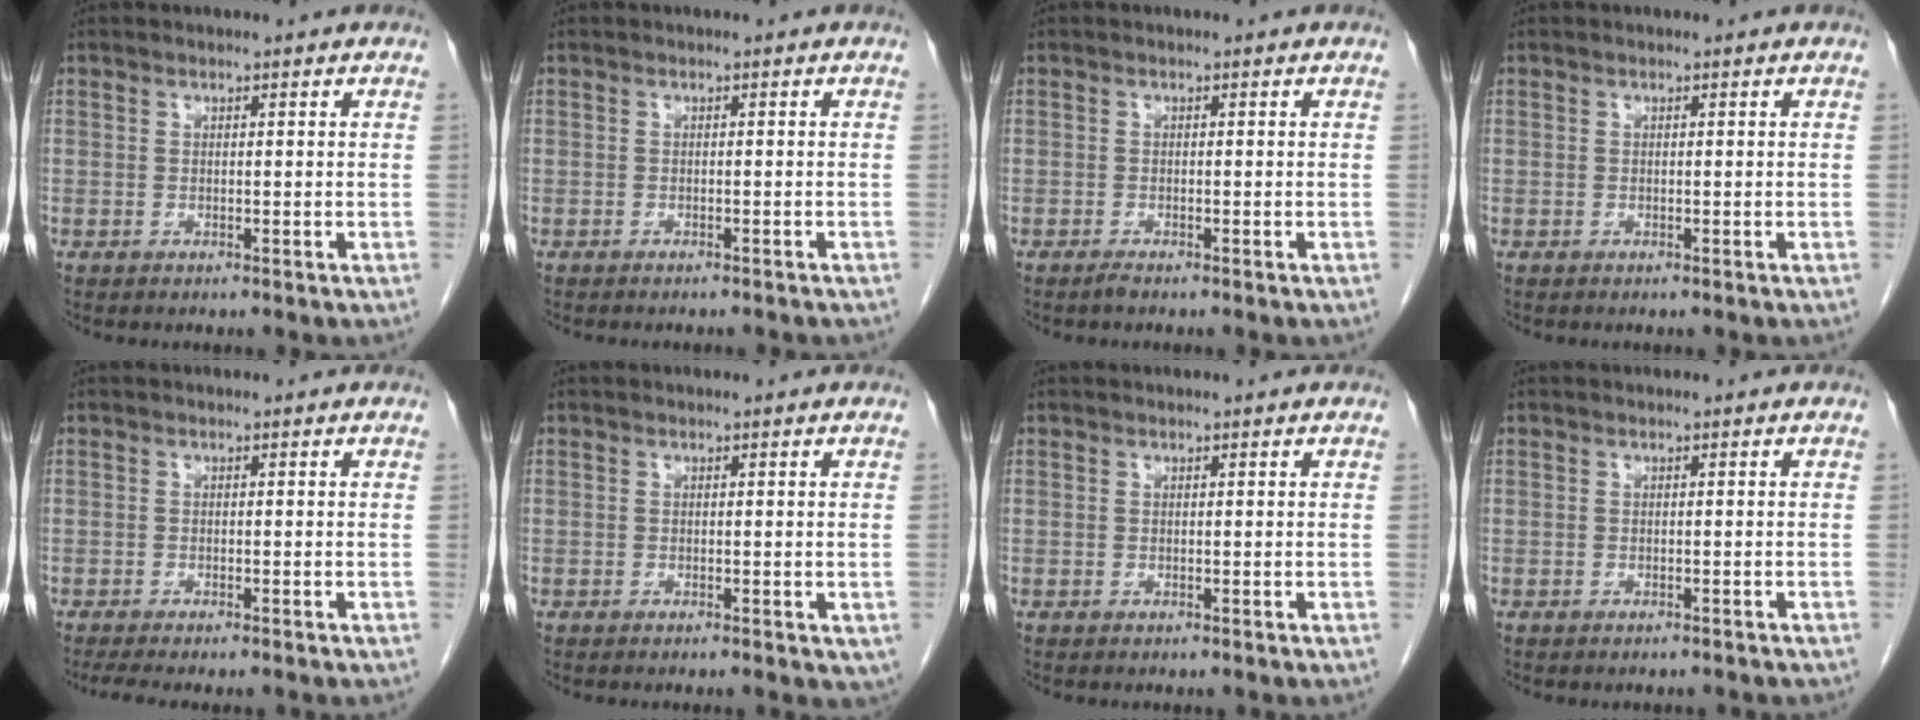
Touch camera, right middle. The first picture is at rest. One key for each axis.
{"total": 3.5, "fx": -3.2, "fy": 0.6, "fz": 1.0, "tx": -0.017, "ty": -0.007, "tz": -0.039}
{"total": 0.7, "fx": -0.6, "fy": 0.0, "fz": 0.3, "tx": -0.010, "ty": -0.002, "tz": -0.012}
{"total": 0.0}
{"total": 4.7, "fx": -3.9, "fy": 0.7, "fz": 2.6, "tx": -0.036, "ty": -0.011, "tz": -0.058}
{"total": 1.9, "fx": -0.8, "fy": 0.7, "fz": 1.6, "tx": -0.013, "ty": -0.002, "tz": -0.010}
{"total": 0.0}
{"total": 1.9, "fx": -1.8, "fy": 0.6, "fz": 0.5, "tx": -0.013, "ty": -0.003, "tz": -0.021}